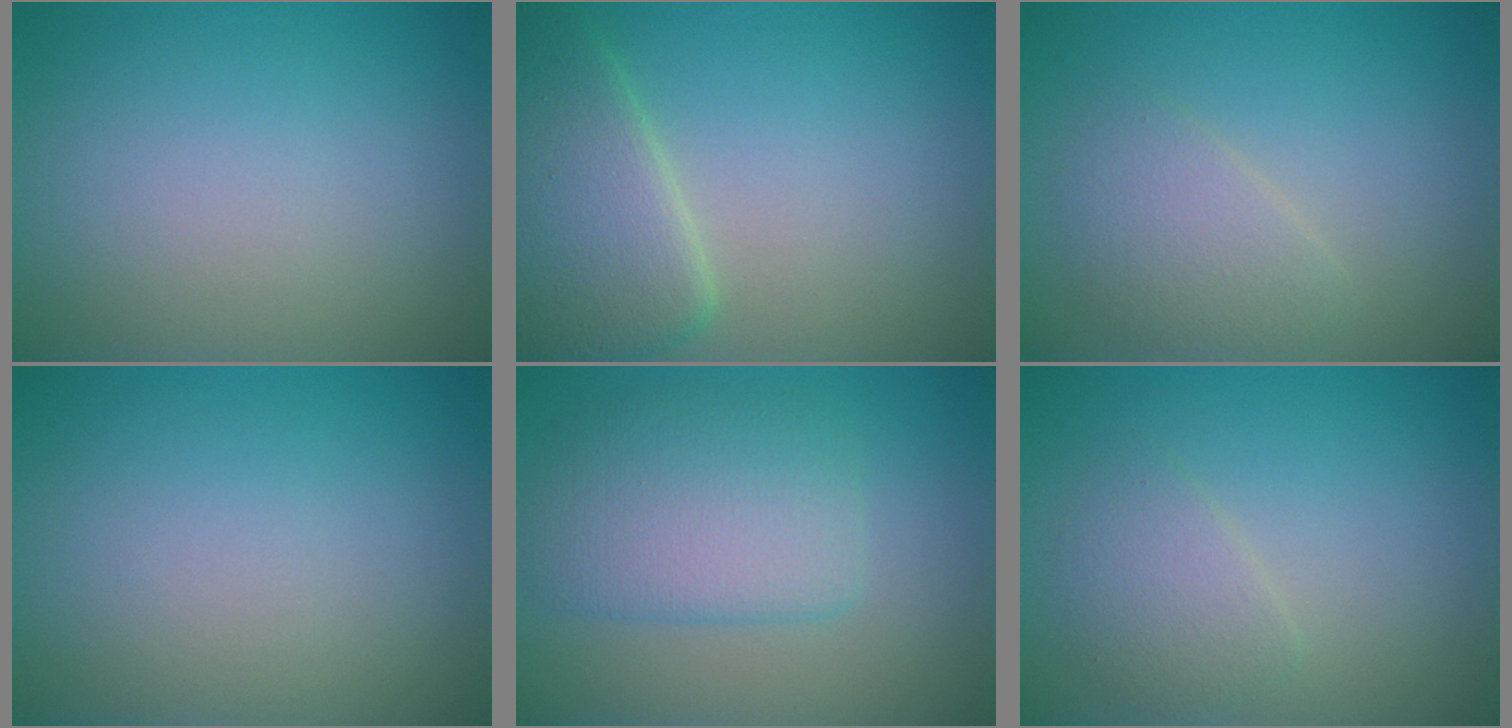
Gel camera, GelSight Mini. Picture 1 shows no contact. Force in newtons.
{"total": 6.1, "press": 6.1, "slide": 0.3}
{"total": 2.5, "press": 2.5, "slide": 0.1}
{"total": 0.0}
{"total": 4.9, "press": 4.9, "slide": 0.2}
{"total": 2.1, "press": 2.1, "slide": 0.0}